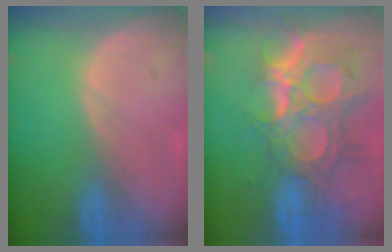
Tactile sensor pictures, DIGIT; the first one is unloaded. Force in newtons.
{"total": 13.1, "press": 11.2, "slide": 6.8}